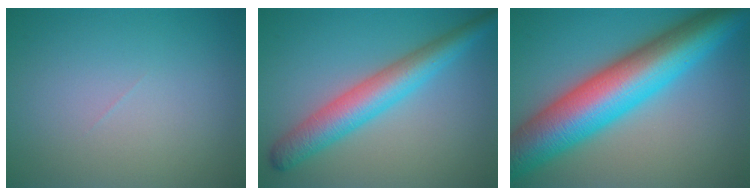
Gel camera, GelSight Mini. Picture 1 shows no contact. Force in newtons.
{"total": 5.6, "press": 5.6, "slide": 0.1}
{"total": 13.1, "press": 13.1, "slide": 0.2}